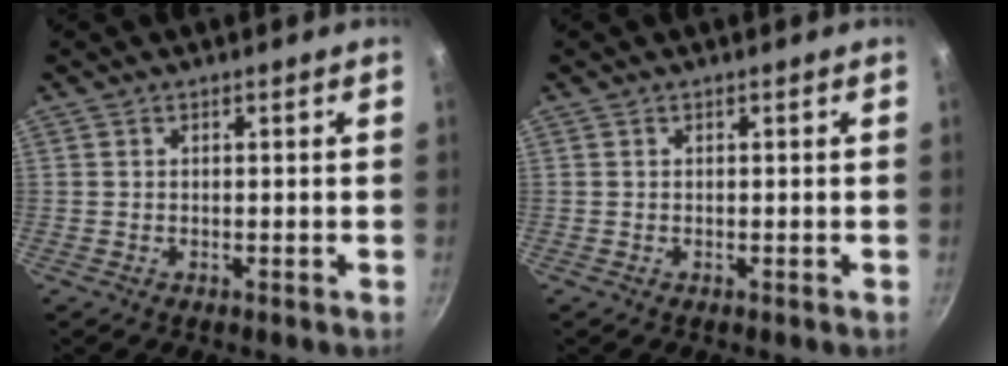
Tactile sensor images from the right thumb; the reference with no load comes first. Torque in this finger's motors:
{"motor_torque": [-0.03, -0.03, 0.12, -0.11, 0.00]}